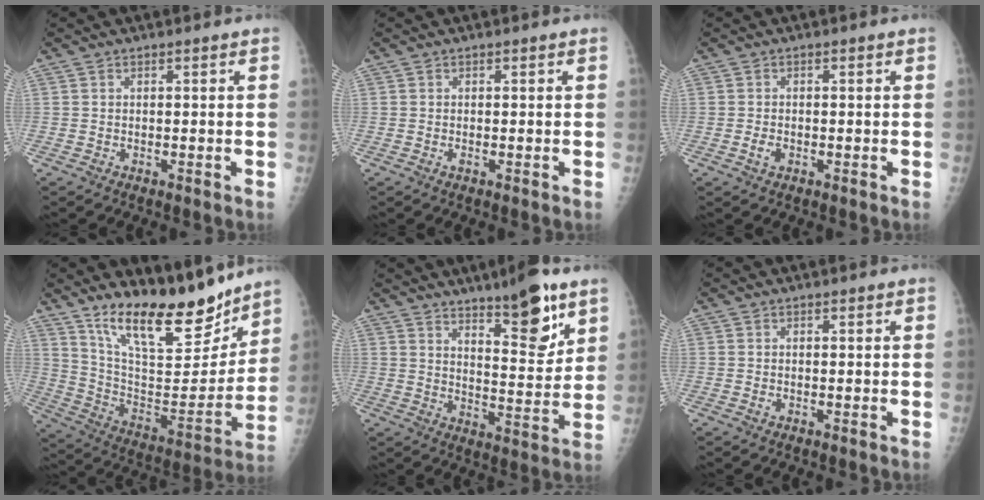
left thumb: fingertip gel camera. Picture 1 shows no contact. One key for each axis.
{"total": 0.6, "fx": -0.1, "fy": 0.3, "fz": 0.5, "tx": -0.008, "ty": -0.001, "tz": -0.002}
{"total": 1.8, "fx": -0.6, "fy": 1.2, "fz": 1.2, "tx": -0.020, "ty": 0.001, "tz": -0.012}
{"total": 21.8, "fx": 16.6, "fy": 7.2, "fz": 12.2, "tx": -0.149, "ty": -0.100, "tz": 0.283}
{"total": 12.9, "fx": 8.3, "fy": 3.6, "fz": 9.2, "tx": -0.107, "ty": -0.059, "tz": 0.128}
{"total": 0.6, "fx": -0.1, "fy": 0.4, "fz": 0.4, "tx": -0.005, "ty": 0.000, "tz": -0.001}